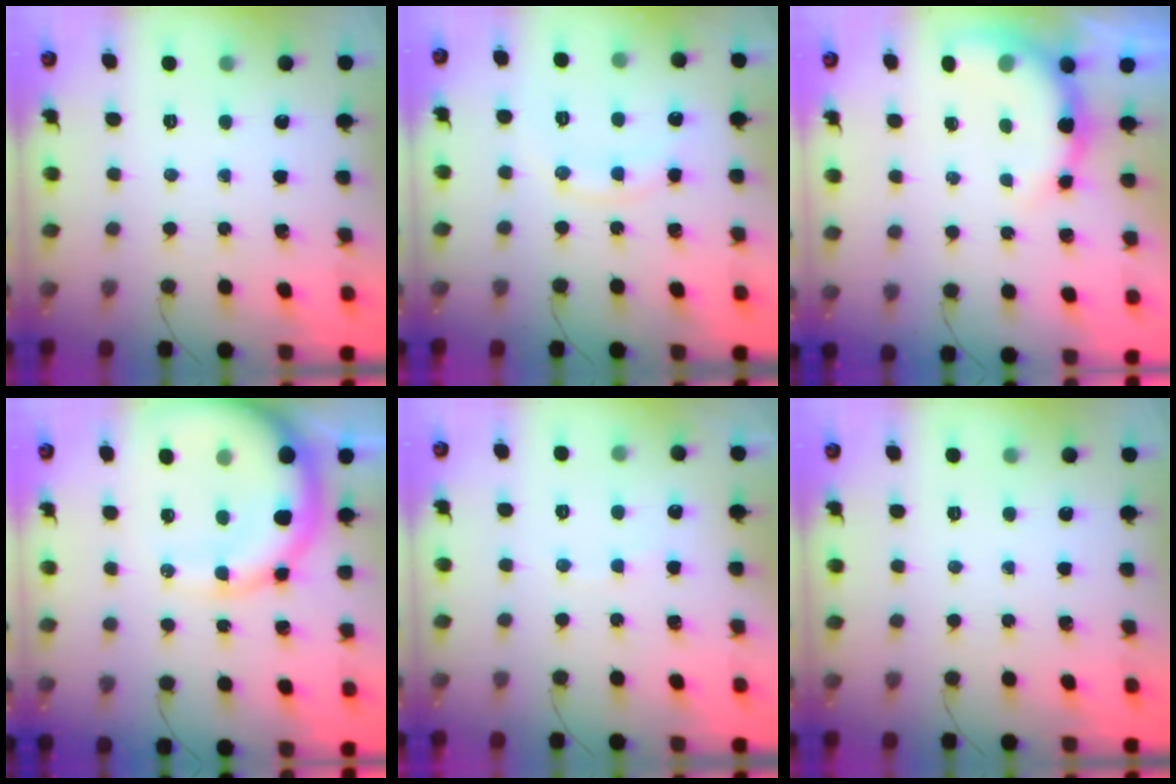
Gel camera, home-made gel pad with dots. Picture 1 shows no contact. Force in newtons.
{"total": 9.2, "press": 9.1, "slide": 0.5}
{"total": 9.0, "press": 8.9, "slide": 0.6}
{"total": 17.9, "press": 17.5, "slide": 4.0}
{"total": 5.7, "press": 5.7, "slide": 0.9}
{"total": 0.0}